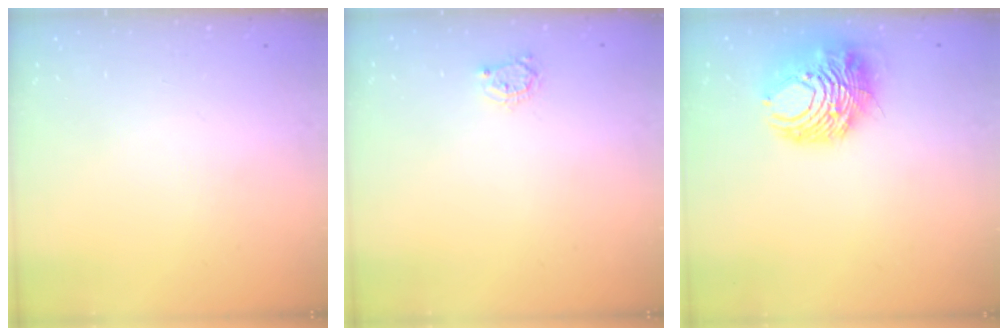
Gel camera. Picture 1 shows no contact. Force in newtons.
{"total": 3.3, "press": 3.3, "slide": 0.3}
{"total": 11.4, "press": 11.3, "slide": 1.7}